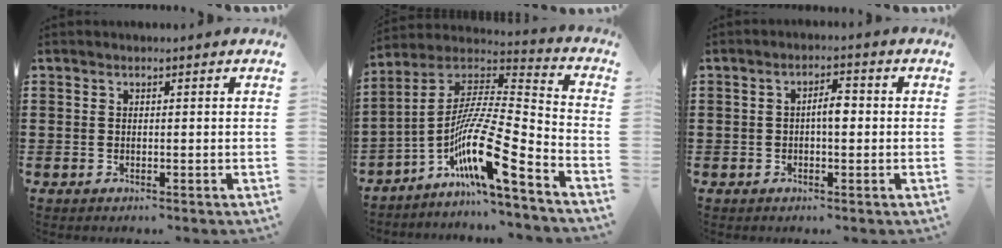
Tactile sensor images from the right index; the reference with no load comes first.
{"total": 13.3, "force": [-7.3, 1.4, 11.1], "torque": [-0.227, -0.020, -0.145]}
{"total": 3.1, "force": [-0.2, 1.0, 2.9], "torque": [-0.054, 0.005, -0.006]}